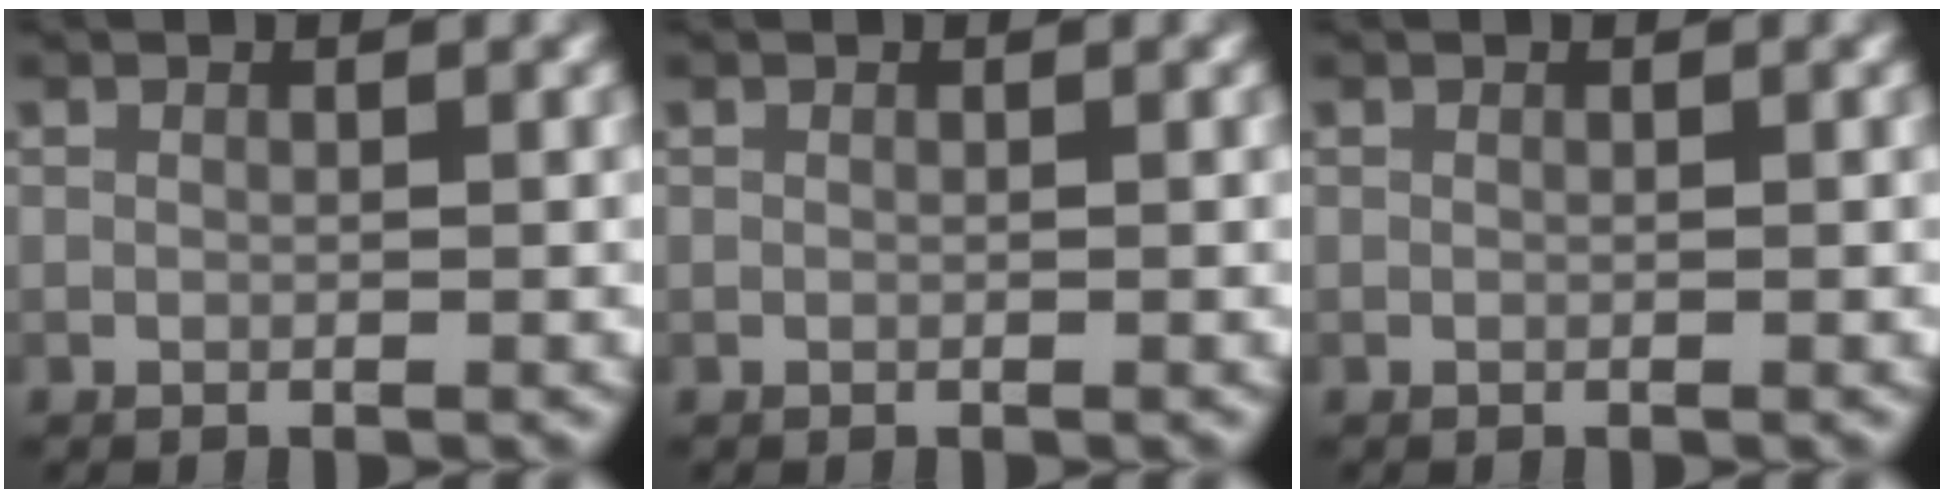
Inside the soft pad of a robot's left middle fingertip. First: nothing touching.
{"total": 0.0}
{"total": 0.0}